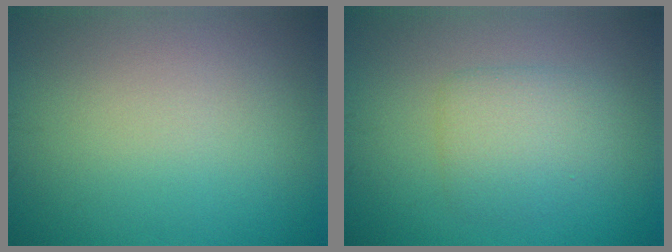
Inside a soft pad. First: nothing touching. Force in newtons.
{"total": 3.0, "press": 3.0, "slide": 0.0}